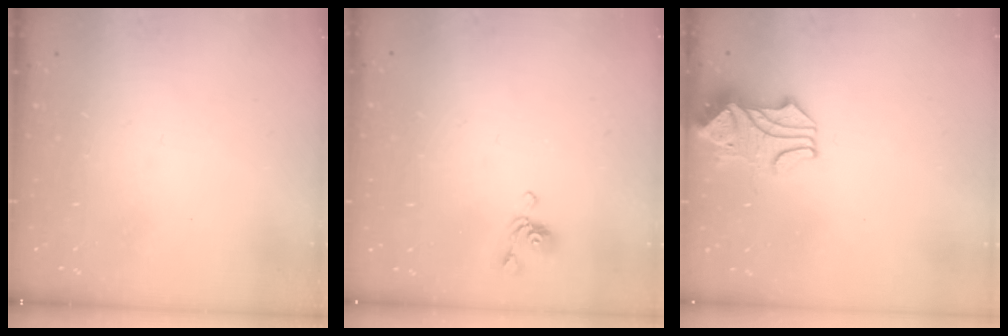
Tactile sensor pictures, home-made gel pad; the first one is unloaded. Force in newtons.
{"total": 5.6, "press": 5.6, "slide": 0.1}
{"total": 2.3, "press": 2.0, "slide": 1.1}